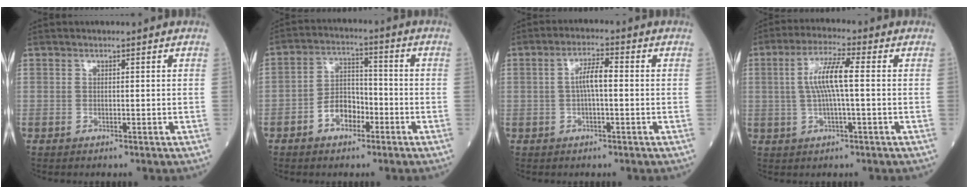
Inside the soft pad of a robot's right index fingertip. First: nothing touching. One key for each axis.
{"total": 6.2, "fx": -2.8, "fy": 3.8, "fz": 3.9, "tx": -0.070, "ty": 0.020, "tz": -0.054}
{"total": 4.1, "fx": 0.0, "fy": 0.9, "fz": 4.0, "tx": -0.076, "ty": 0.011, "tz": 0.000}
{"total": 7.0, "fx": 0.6, "fy": 0.6, "fz": 7.0, "tx": -0.142, "ty": 0.012, "tz": 0.009}